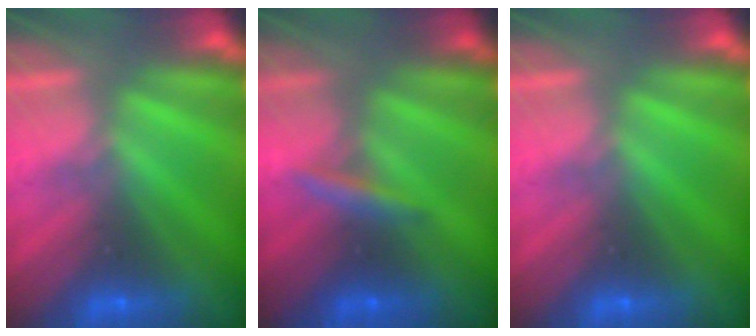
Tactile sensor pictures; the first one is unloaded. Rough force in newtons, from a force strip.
{"total": 2.6}
{"total": 0.0}